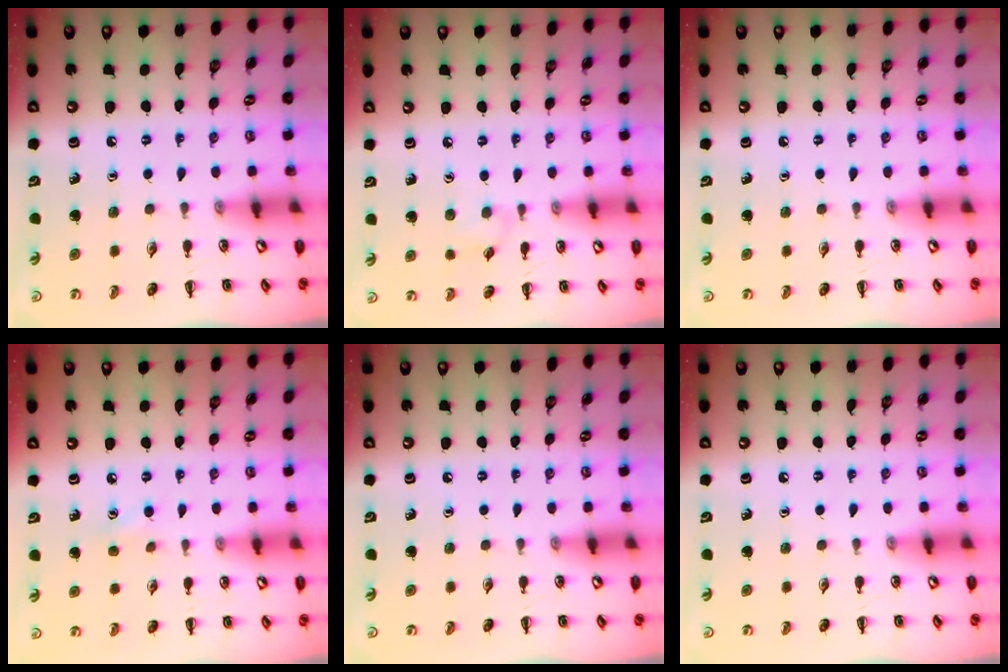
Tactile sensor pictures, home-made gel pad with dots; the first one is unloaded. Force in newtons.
{"total": 5.1, "press": 4.7, "slide": 2.0}
{"total": 0.0}
{"total": 2.0, "press": 1.9, "slide": 0.6}
{"total": 0.0}
{"total": 0.0}